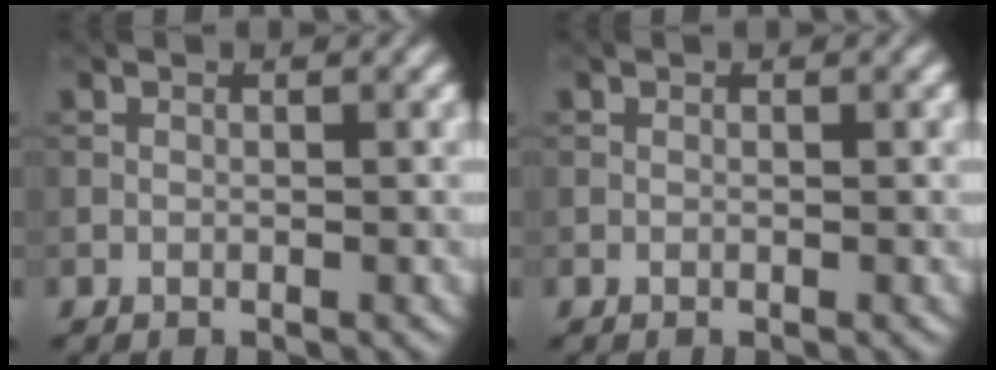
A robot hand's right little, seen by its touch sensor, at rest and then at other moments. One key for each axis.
{"total": 0.0}